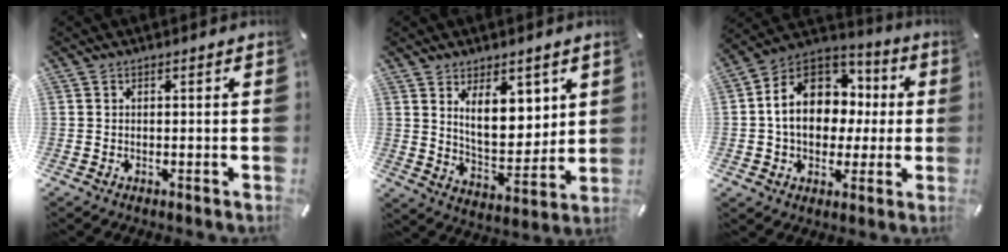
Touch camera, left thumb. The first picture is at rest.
{"total": 11.6, "force": [5.9, 6.8, 7.4], "torque": [-0.108, -0.032, 0.107]}
{"total": 14.8, "force": [0.9, 12.2, 8.4], "torque": [-0.174, 0.001, 0.020]}